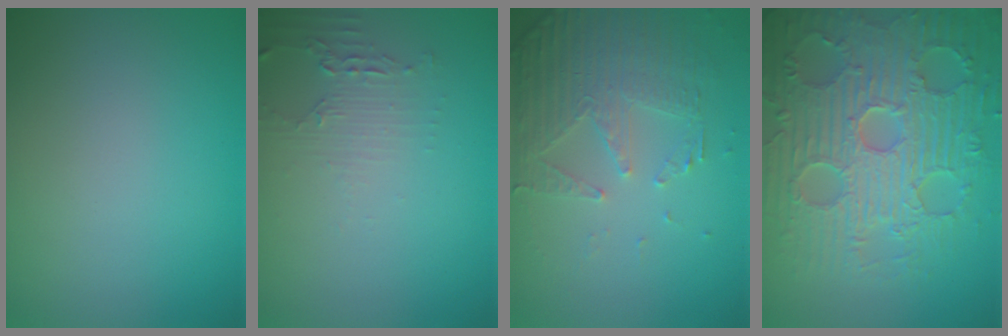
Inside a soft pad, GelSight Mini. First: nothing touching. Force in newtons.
{"total": 1.5, "press": 1.5, "slide": 0.4}
{"total": 4.8, "press": 3.5, "slide": 3.4}
{"total": 9.2, "press": 6.7, "slide": 6.3}